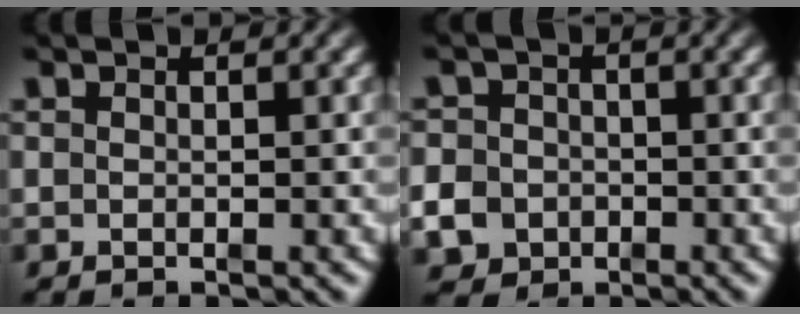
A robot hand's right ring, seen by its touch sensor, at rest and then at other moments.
{"total": 4.5, "force": [-1.7, 4.0, 1.1], "torque": [-0.027, -0.021, -0.025]}